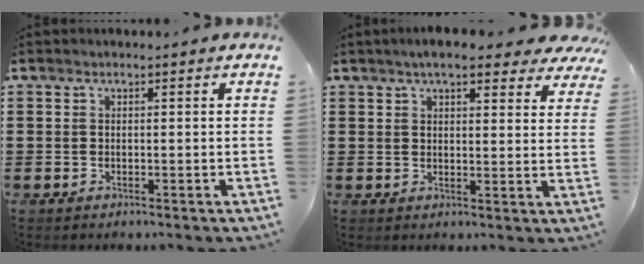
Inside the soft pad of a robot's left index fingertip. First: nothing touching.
{"total": 6.1, "force": [5.0, 1.3, 3.2], "torque": [-0.060, -0.009, 0.088]}